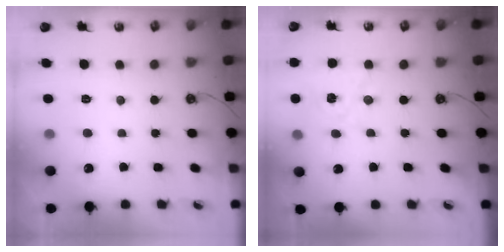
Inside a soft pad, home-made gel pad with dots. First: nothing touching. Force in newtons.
{"total": 2.1, "press": 2.1, "slide": 0.2}